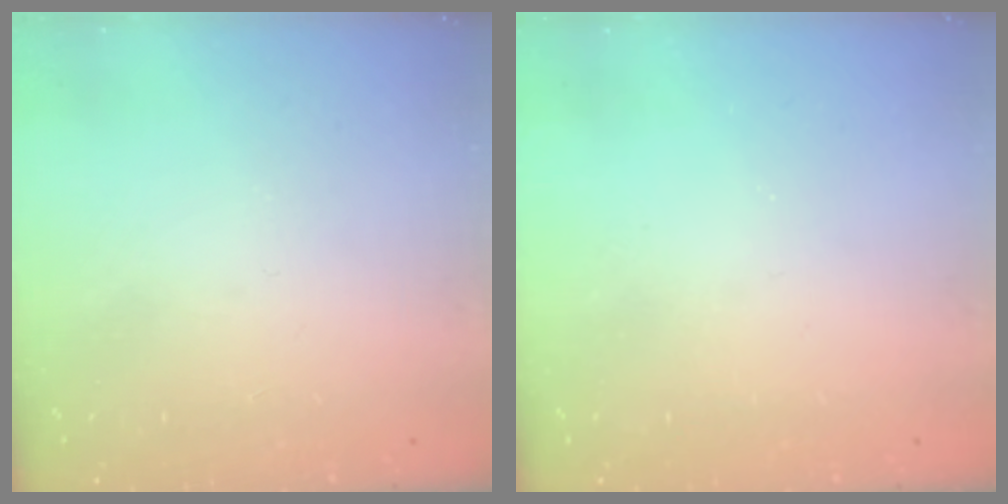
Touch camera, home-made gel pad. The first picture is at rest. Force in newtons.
{"total": 0.0}